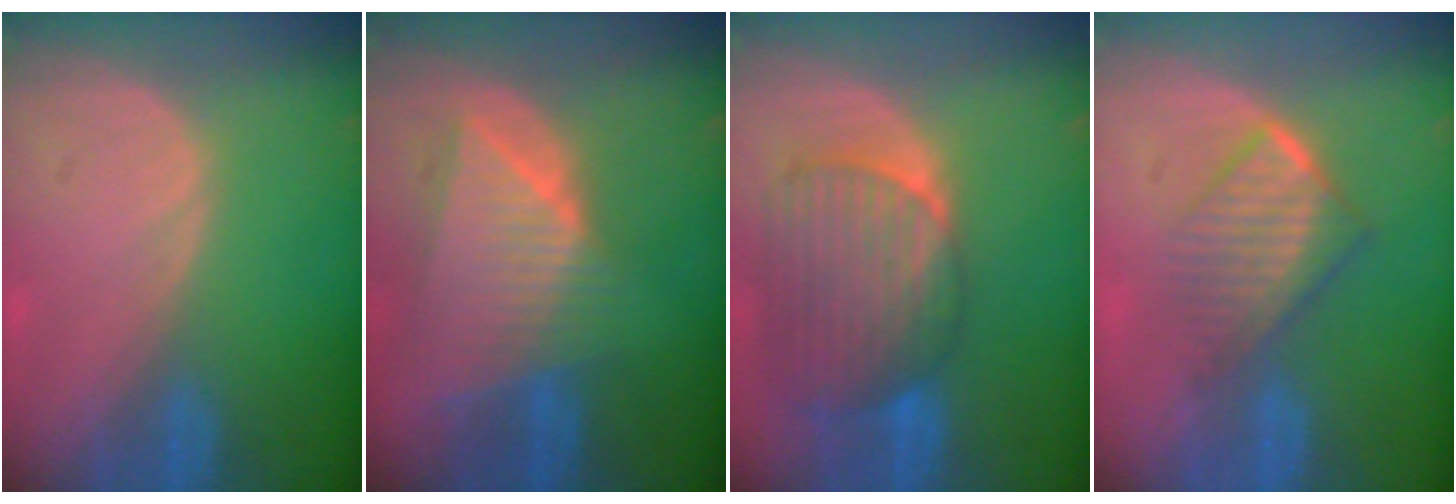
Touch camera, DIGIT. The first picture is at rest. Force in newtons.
{"total": 9.0, "press": 7.9, "slide": 4.3}
{"total": 10.1, "press": 8.6, "slide": 5.3}
{"total": 6.7, "press": 5.8, "slide": 3.3}